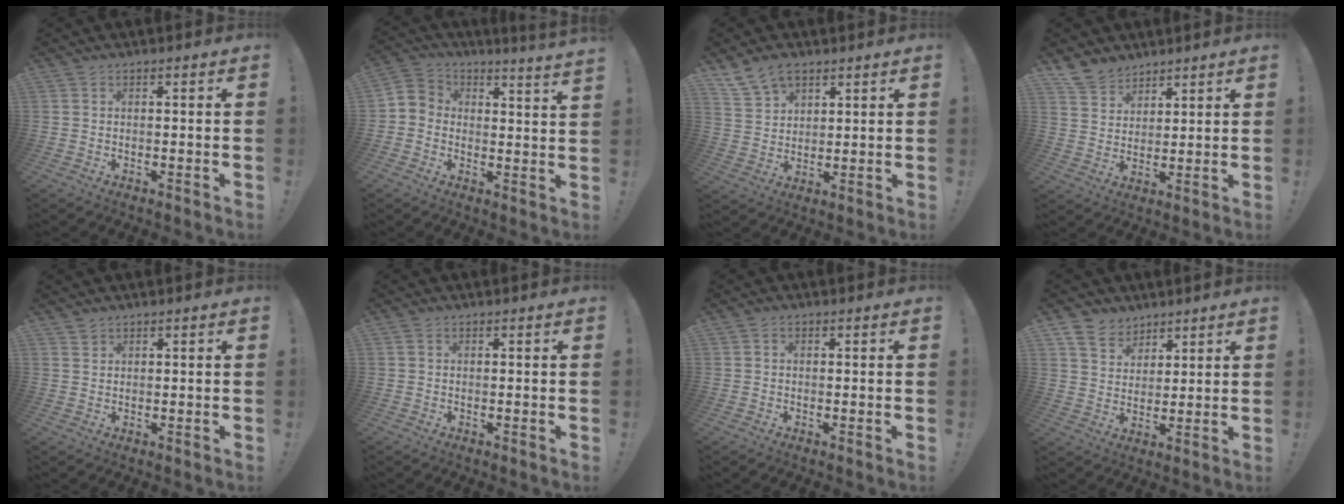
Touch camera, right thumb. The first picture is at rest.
{"total": 3.8, "force": [1.7, 2.7, 2.0], "torque": [-0.034, -0.017, 0.032]}
{"total": 8.7, "force": [6.1, 5.4, 3.0], "torque": [-0.054, -0.030, 0.122]}
{"total": 7.6, "force": [6.2, 4.3, 1.1], "torque": [-0.025, -0.044, 0.123]}
{"total": 1.3, "force": [1.1, 0.6, 0.3], "torque": [0.011, -0.010, 0.018]}
{"total": 0.0}
{"total": 0.9, "force": [0.0, 0.8, 0.4], "torque": [-0.010, 0.005, 0.001]}
{"total": 7.5, "force": [5.5, 5.0, 0.6], "torque": [-0.019, -0.039, 0.110]}